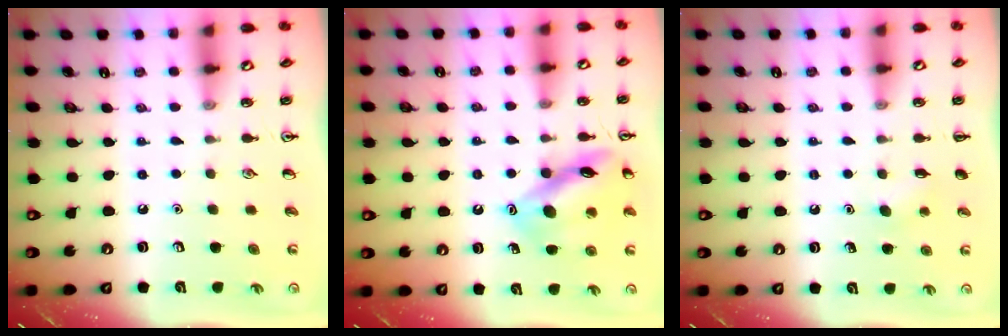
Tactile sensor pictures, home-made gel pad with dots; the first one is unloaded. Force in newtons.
{"total": 13.8, "press": 13.7, "slide": 1.3}
{"total": 3.8, "press": 3.7, "slide": 0.9}